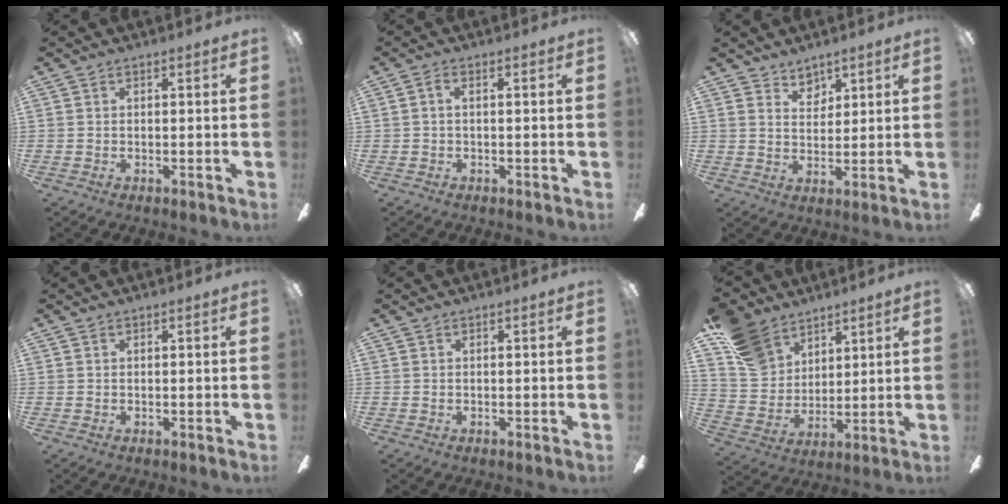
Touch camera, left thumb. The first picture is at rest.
{"total": 1.5, "force": [0.0, 0.6, 1.4], "torque": [-0.027, 0.007, -0.002]}
{"total": 4.7, "force": [4.0, 2.5, 0.5], "torque": [-0.006, -0.020, 0.073]}
{"total": 0.0}
{"total": 0.0}
{"total": 14.7, "force": [10.1, 9.6, 4.9], "torque": [-0.116, -0.040, 0.205]}